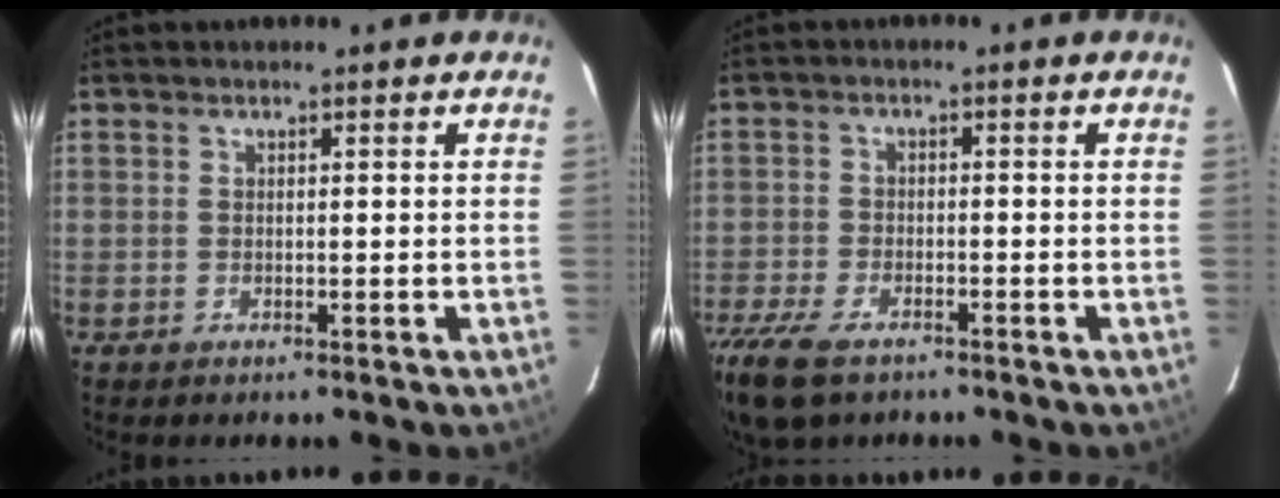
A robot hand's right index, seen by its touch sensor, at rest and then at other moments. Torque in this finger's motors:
{"motor_torque": [1.15, -0.99, 0.29, 0.04]}